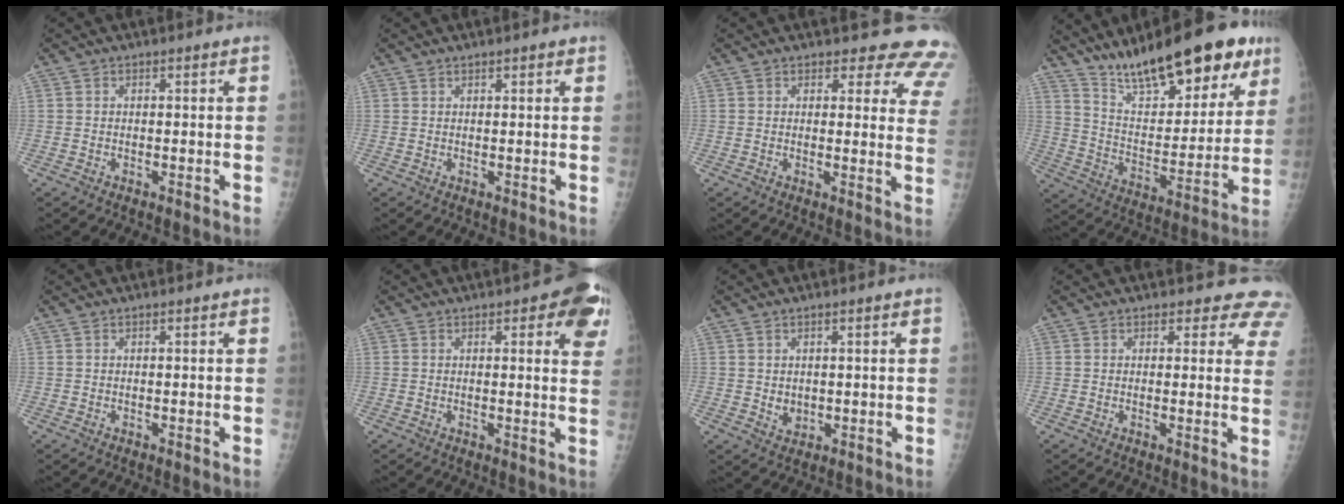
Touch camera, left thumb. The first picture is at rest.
{"total": 1.1, "force": [0.8, 0.4, 0.7], "torque": [-0.007, -0.002, 0.010]}
{"total": 11.9, "force": [10.9, 4.3, 2.5], "torque": [0.032, -0.071, 0.088]}
{"total": 23.7, "force": [16.5, 7.9, 15.1], "torque": [-0.191, -0.066, 0.268]}
{"total": 0.0}
{"total": 9.0, "force": [4.1, 3.1, 7.3], "torque": [-0.053, -0.011, 0.038]}
{"total": 2.3, "force": [0.3, 1.9, 1.3], "torque": [-0.015, -0.005, 0.014]}
{"total": 7.6, "force": [6.8, 3.3, 1.2], "torque": [0.043, -0.026, 0.047]}